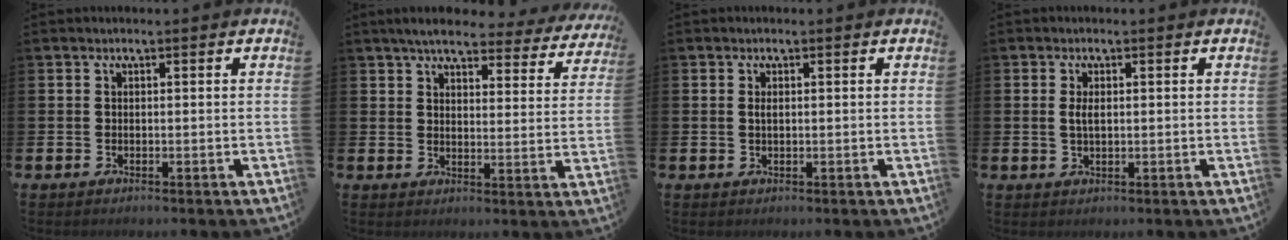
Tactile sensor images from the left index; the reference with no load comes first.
{"total": 5.5, "force": [5.0, 1.0, 1.9], "torque": [-0.052, -0.027, 0.086]}
{"total": 0.8, "force": [0.2, 0.3, 0.7], "torque": [-0.011, 0.001, 0.003]}
{"total": 1.9, "force": [0.4, 0.8, 1.7], "torque": [-0.032, 0.005, 0.005]}